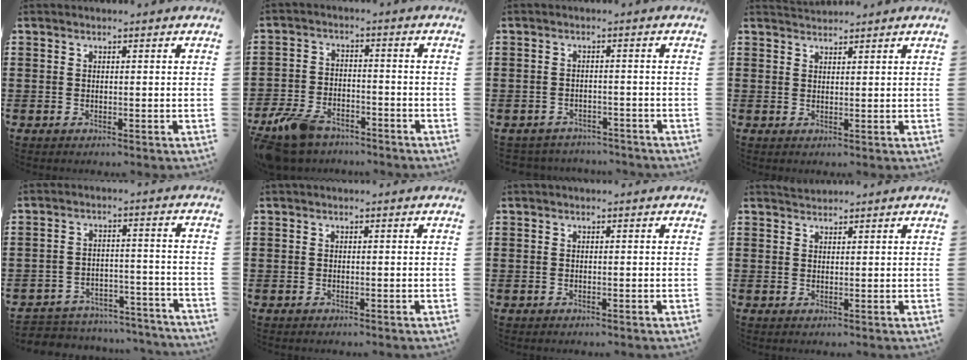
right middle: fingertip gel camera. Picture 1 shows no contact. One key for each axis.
{"total": 6.8, "fx": -5.8, "fy": 2.2, "fz": 2.8, "tx": -0.076, "ty": 0.001, "tz": -0.116}
{"total": 2.3, "fx": -2.3, "fy": 0.4, "fz": -0.3, "tx": -0.003, "ty": 0.000, "tz": -0.052}
{"total": 1.7, "fx": 1.7, "fy": 0.1, "fz": -0.1, "tx": -0.003, "ty": 0.001, "tz": 0.034}
{"total": 5.2, "fx": -5.1, "fy": 0.8, "fz": 0.2, "tx": -0.011, "ty": 0.011, "tz": -0.108}
{"total": 0.0}
{"total": 0.0}
{"total": 1.4, "fx": 1.4, "fy": 0.0, "fz": -0.1, "tx": -0.002, "ty": 0.002, "tz": 0.028}